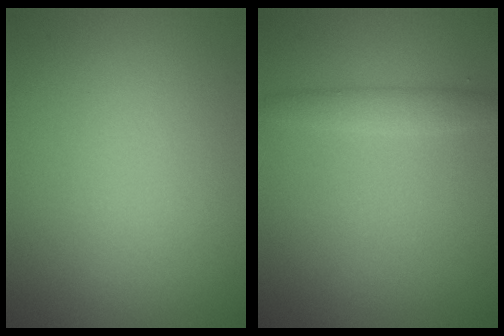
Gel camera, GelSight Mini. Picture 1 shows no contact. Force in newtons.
{"total": 1.9, "press": 1.9, "slide": 0.0}